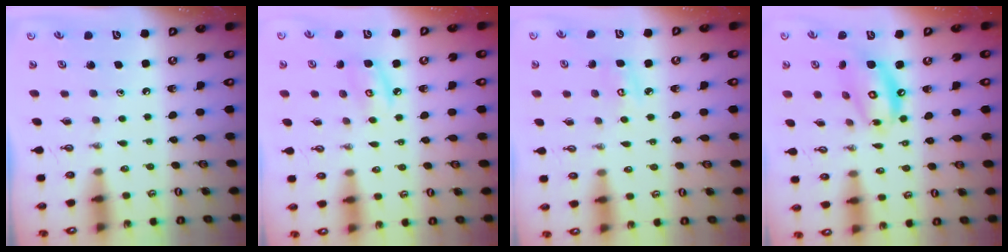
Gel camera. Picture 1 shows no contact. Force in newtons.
{"total": 7.2, "press": 7.2, "slide": 0.6}
{"total": 4.7, "press": 4.7, "slide": 0.4}
{"total": 12.6, "press": 12.6, "slide": 1.1}